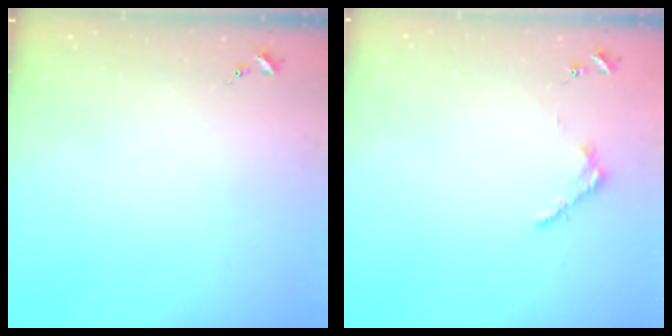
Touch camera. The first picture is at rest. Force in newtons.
{"total": 3.2, "press": 3.2, "slide": 0.4}